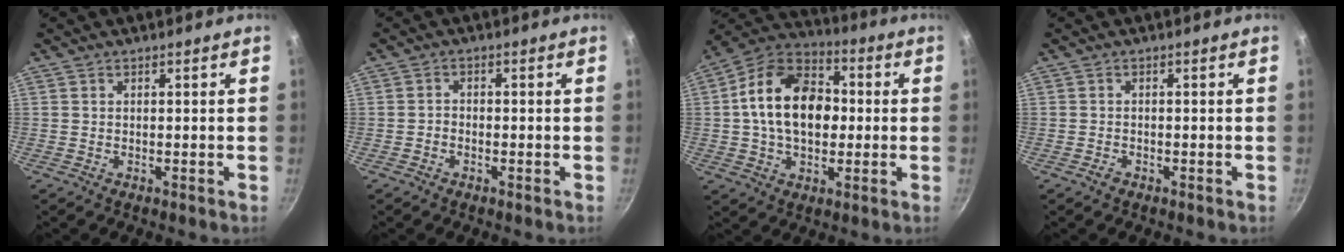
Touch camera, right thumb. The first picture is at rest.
{"total": 1.5, "force": [-0.9, 1.0, 0.7], "torque": [-0.013, 0.010, -0.021]}
{"total": 17.9, "force": [0.8, 12.3, 13.0], "torque": [-0.186, 0.028, -0.003]}
{"total": 1.2, "force": [-0.8, 0.7, 0.5], "torque": [-0.013, 0.007, -0.015]}